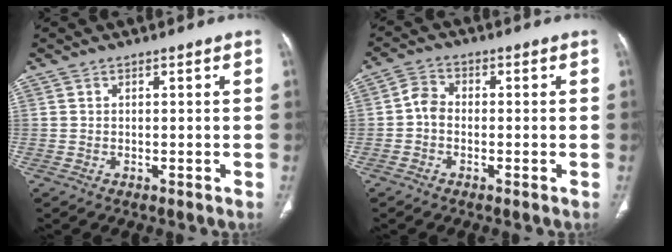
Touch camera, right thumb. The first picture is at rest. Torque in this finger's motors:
{"motor_torque": [0.62, 0.40, 0.44, -0.56, 0.12]}